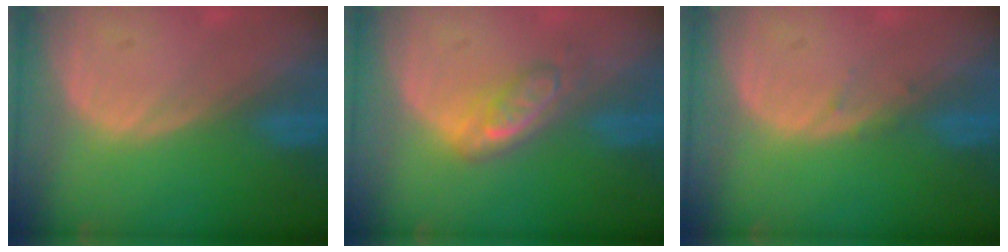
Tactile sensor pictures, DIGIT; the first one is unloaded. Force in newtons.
{"total": 5.0, "press": 4.6, "slide": 2.0}
{"total": 0.8, "press": 0.7, "slide": 0.3}